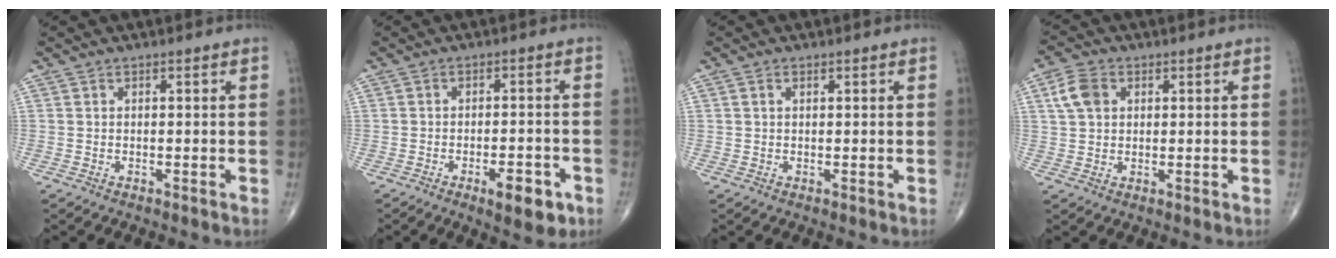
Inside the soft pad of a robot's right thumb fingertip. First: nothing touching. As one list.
[{"total": 7.1, "force": [-3.6, 2.6, 5.6], "torque": [-0.063, 0.010, -0.046]}, {"total": 0.7, "force": [0.3, 0.4, 0.5], "torque": [-0.008, 0.003, 0.005]}, {"total": 5.7, "force": [1.7, 4.2, 3.4], "torque": [-0.060, 0.005, 0.031]}]